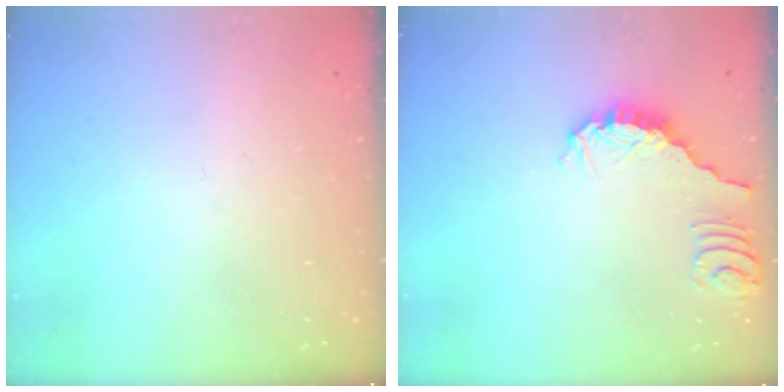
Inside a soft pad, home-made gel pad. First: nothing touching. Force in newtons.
{"total": 0.9, "press": 0.8, "slide": 0.2}